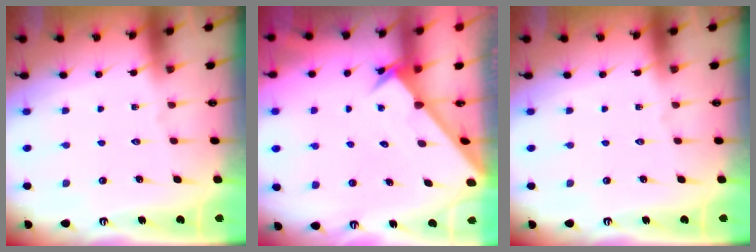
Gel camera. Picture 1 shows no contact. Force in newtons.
{"total": 2.6, "press": 2.6, "slide": 0.2}
{"total": 0.0}